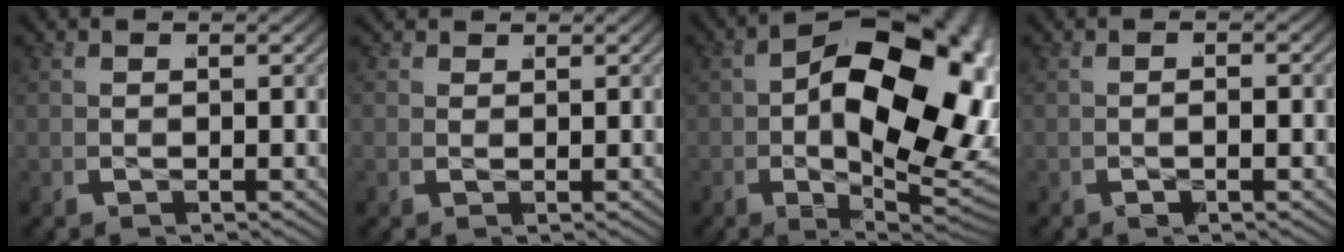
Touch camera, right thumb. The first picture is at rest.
{"total": 1.3, "force": [1.0, 0.8, 0.2], "torque": [-0.001, -0.004, 0.017]}
{"total": 20.8, "force": [-1.8, 12.1, 16.8], "torque": [-0.272, -0.045, -0.011]}
{"total": 1.0, "force": [-0.7, 0.1, 0.7], "torque": [-0.010, 0.003, -0.015]}